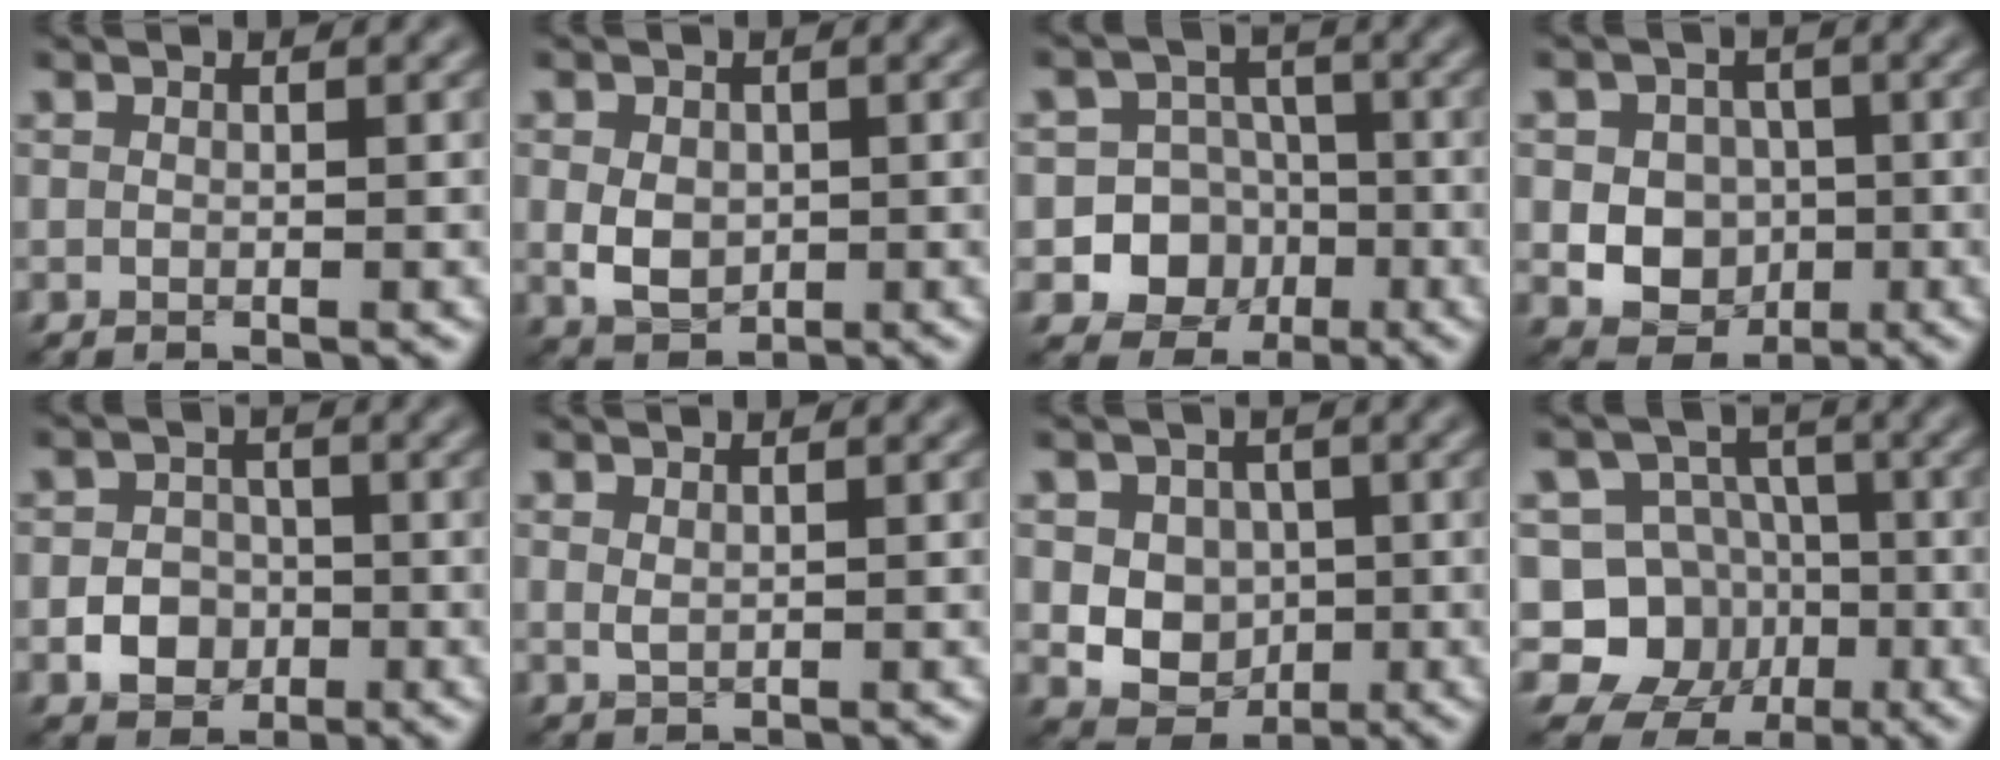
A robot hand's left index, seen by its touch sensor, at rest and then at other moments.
{"total": 3.2, "force": [-0.2, 2.4, 2.1], "torque": [-0.045, -0.005, -0.002]}
{"total": 9.2, "force": [-3.2, 8.3, 2.3], "torque": [-0.020, -0.006, -0.080]}
{"total": 6.5, "force": [-0.6, 5.7, 3.1], "torque": [-0.036, 0.011, -0.031]}
{"total": 3.2, "force": [-1.2, 2.6, 1.4], "torque": [-0.014, 0.001, -0.023]}
{"total": 0.7, "force": [0.4, 0.3, 0.5], "torque": [-0.019, -0.002, 0.014]}
{"total": 6.2, "force": [0.1, 5.3, 3.1], "torque": [-0.036, 0.009, -0.014]}
{"total": 8.5, "force": [-2.8, 7.6, 2.7], "torque": [-0.039, 0.015, -0.075]}